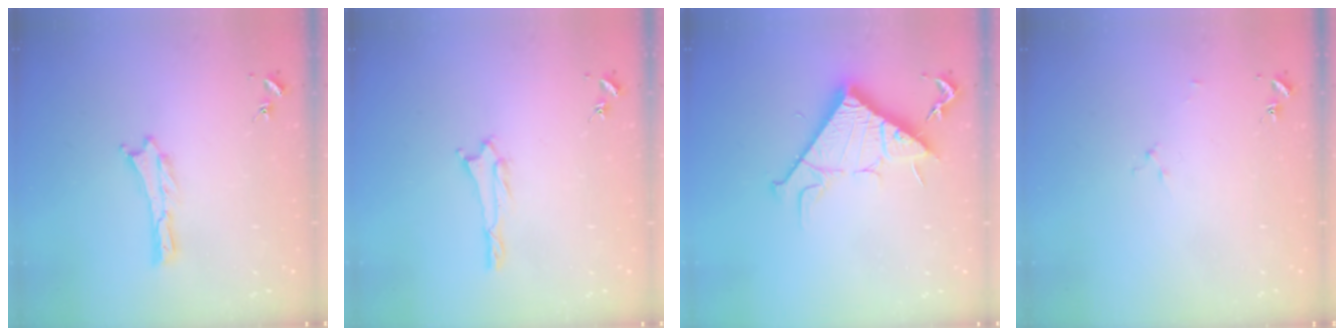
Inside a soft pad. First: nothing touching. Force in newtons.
{"total": 1.0, "press": 0.9, "slide": 0.2}
{"total": 11.4, "press": 11.4, "slide": 0.1}
{"total": 1.6, "press": 1.6, "slide": 0.2}